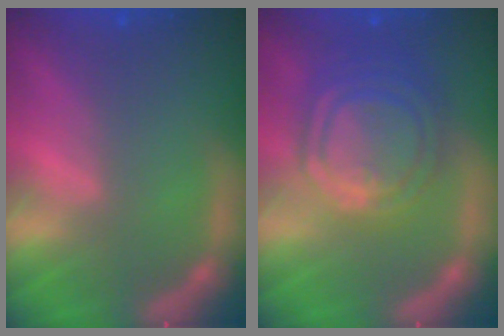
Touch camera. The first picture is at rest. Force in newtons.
{"total": 9.5}